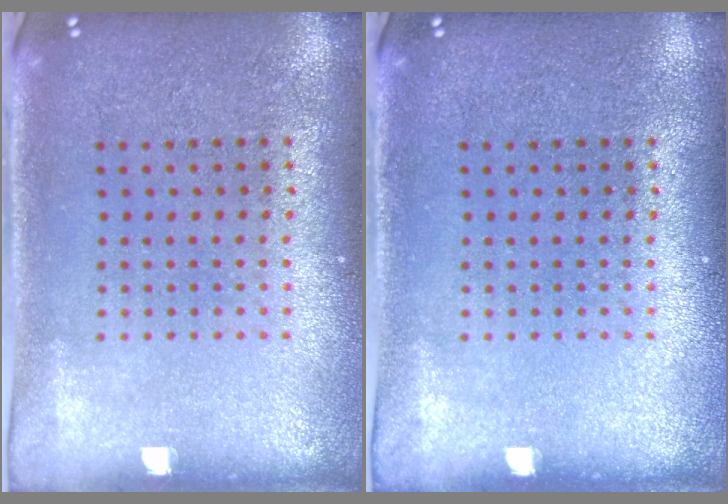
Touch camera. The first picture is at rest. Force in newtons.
{"total": 0.0}